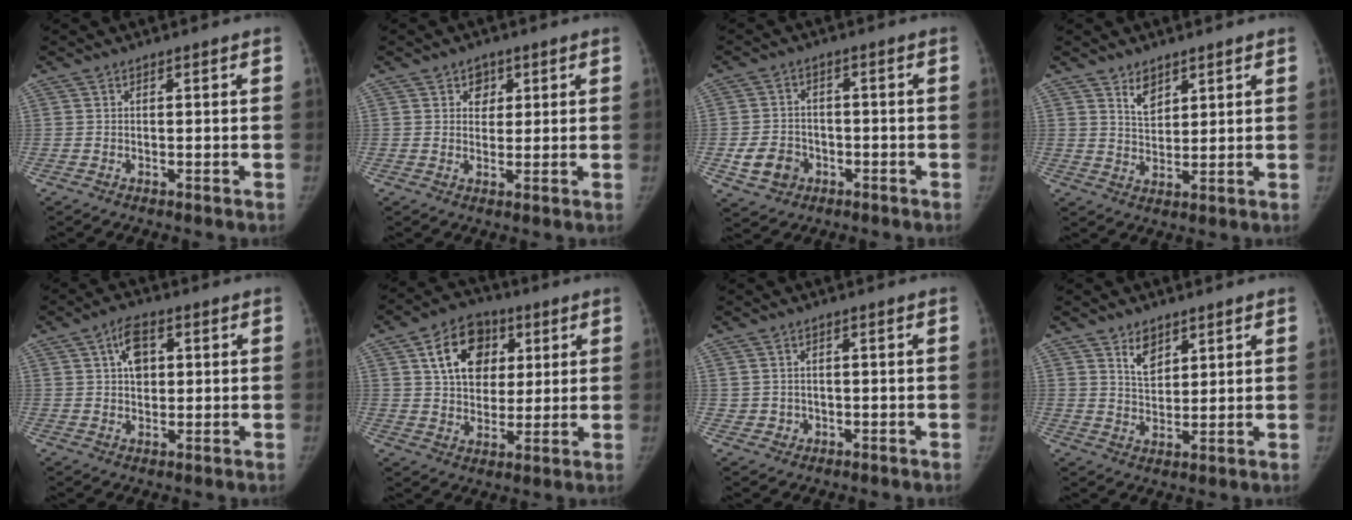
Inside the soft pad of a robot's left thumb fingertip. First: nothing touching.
{"total": 3.4, "force": [1.5, 2.7, 1.3], "torque": [0.007, -0.005, 0.018]}
{"total": 6.9, "force": [-2.5, 5.7, 2.8], "torque": [-0.037, 0.018, -0.038]}
{"total": 4.5, "force": [3.0, 2.6, 2.2], "torque": [-0.016, -0.025, 0.057]}
{"total": 6.1, "force": [1.7, 3.8, 4.4], "torque": [-0.058, 0.006, 0.025]}
{"total": 13.4, "force": [4.8, 9.8, 7.7], "torque": [-0.092, -0.005, 0.076]}
{"total": 2.2, "force": [-0.4, 2.1, 0.4], "torque": [0.003, 0.006, -0.001]}
{"total": 5.2, "force": [3.2, 3.1, 2.7], "torque": [-0.023, -0.025, 0.060]}